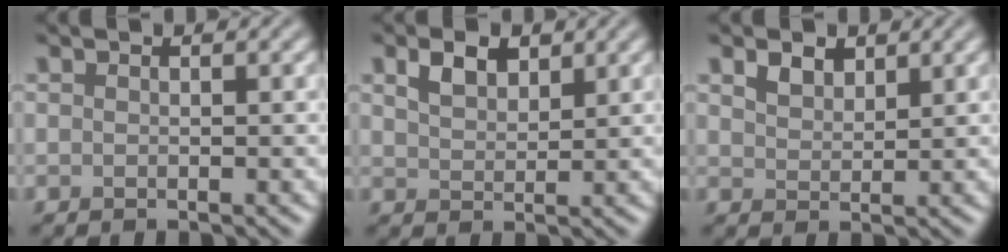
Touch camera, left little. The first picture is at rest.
{"total": 2.6, "force": [1.6, 1.4, 1.5], "torque": [-0.033, 0.003, 0.034]}
{"total": 1.9, "force": [1.4, 1.0, 0.8], "torque": [-0.020, 0.001, 0.030]}